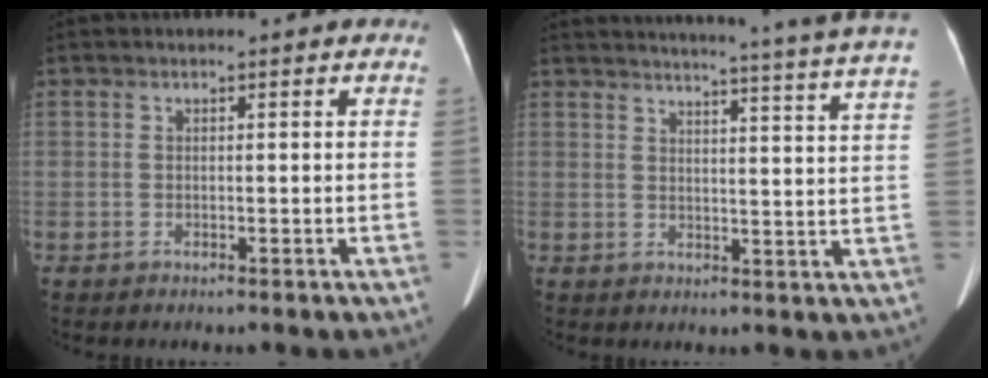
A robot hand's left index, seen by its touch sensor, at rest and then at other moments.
{"total": 23.2, "force": [21.3, -1.8, 9.0], "torque": [-0.133, -0.072, 0.246]}